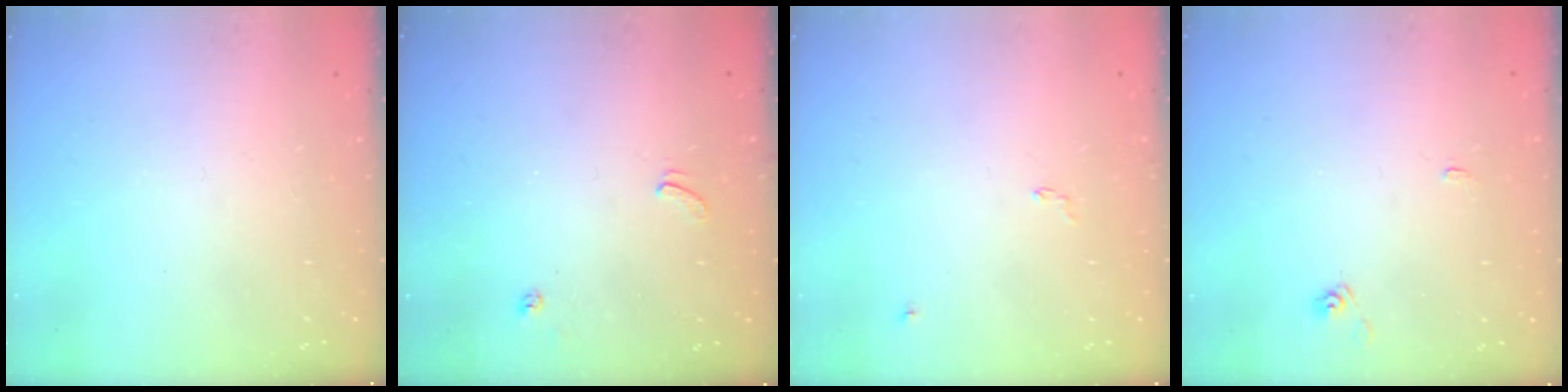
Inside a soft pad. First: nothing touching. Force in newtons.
{"total": 3.4, "press": 3.4, "slide": 0.3}
{"total": 2.5, "press": 2.5, "slide": 0.3}
{"total": 3.9, "press": 3.9, "slide": 0.3}